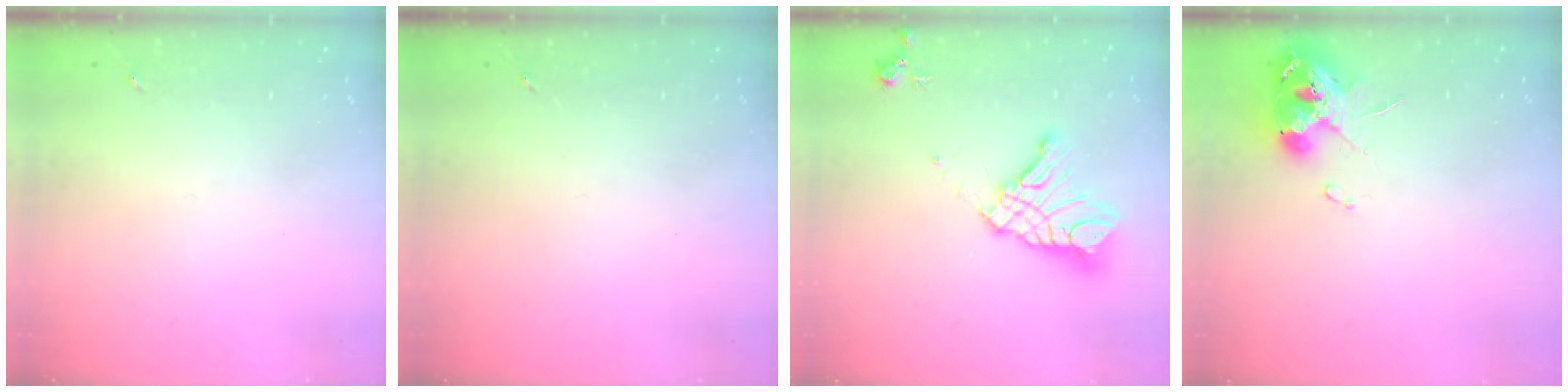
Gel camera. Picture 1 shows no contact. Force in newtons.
{"total": 0.0}
{"total": 15.8, "press": 15.7, "slide": 1.7}
{"total": 11.1, "press": 11.0, "slide": 1.2}